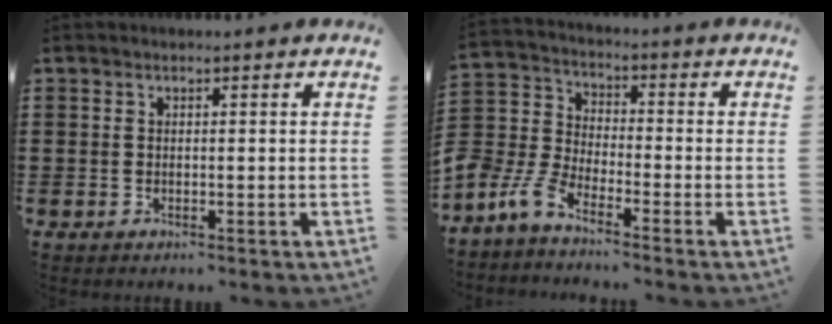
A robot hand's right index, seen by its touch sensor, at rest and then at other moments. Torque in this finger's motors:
{"motor_torque": [1.11, 1.02, 0.67, 0.15]}